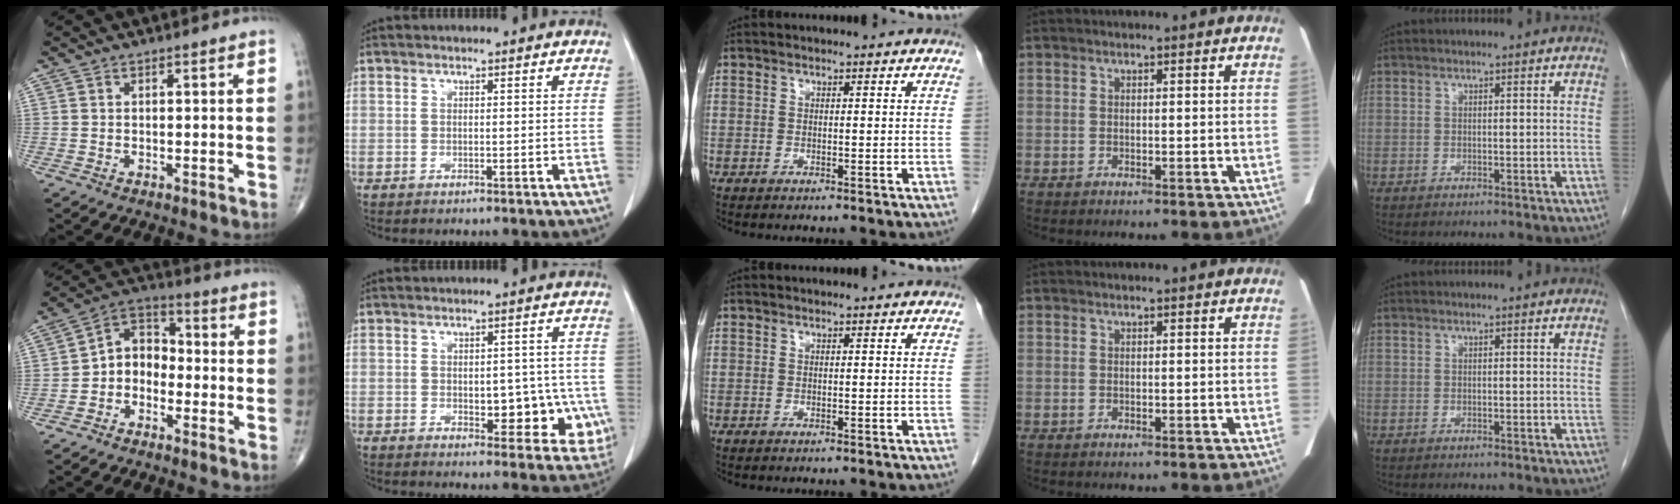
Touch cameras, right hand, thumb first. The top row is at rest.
{"thumb": {"total": 7.5, "force": [-2.2, 5.8, 4.2], "torque": [-0.041, 0.038, -0.061]}, "index": {"total": 9.4, "force": [-1.9, 5.2, 7.6], "torque": [-0.074, 0.007, -0.013]}}